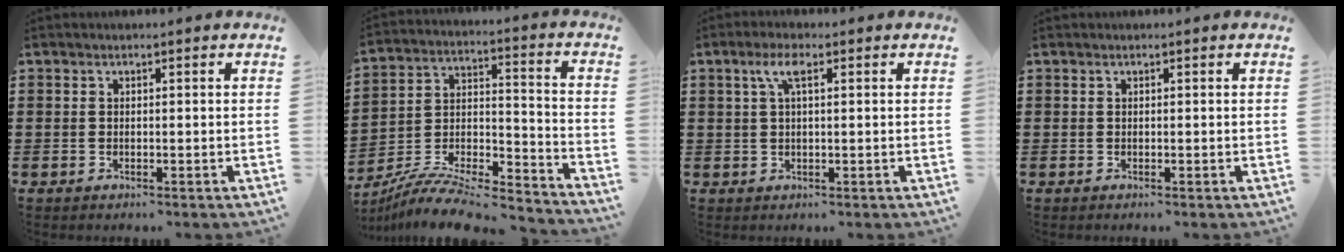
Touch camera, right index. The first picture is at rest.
{"total": 9.3, "force": [-8.4, 1.5, 3.7], "torque": [-0.068, 0.009, -0.168]}
{"total": 3.4, "force": [1.3, 1.0, 3.0], "torque": [-0.065, 0.010, 0.019]}
{"total": 0.0}